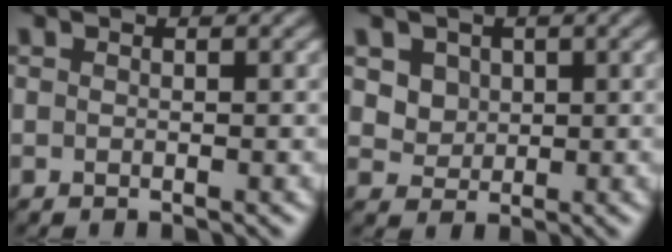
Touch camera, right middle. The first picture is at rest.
{"total": 2.7, "force": [1.5, 2.1, 0.7], "torque": [-0.030, -0.002, 0.038]}